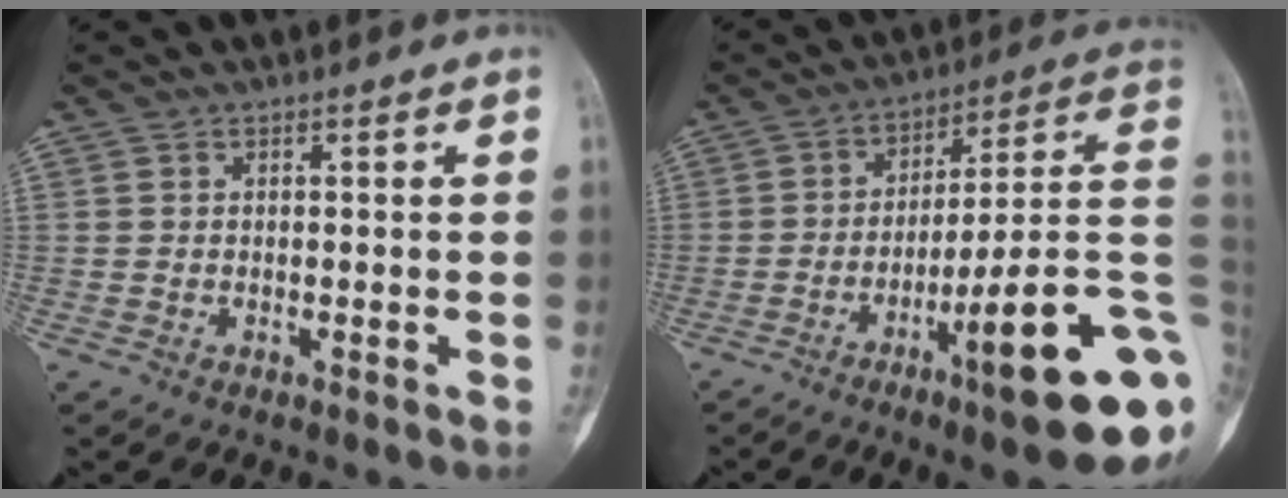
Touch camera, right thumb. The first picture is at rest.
{"total": 21.6, "force": [-7.5, 3.3, 20.0], "torque": [-0.224, 0.038, -0.107]}